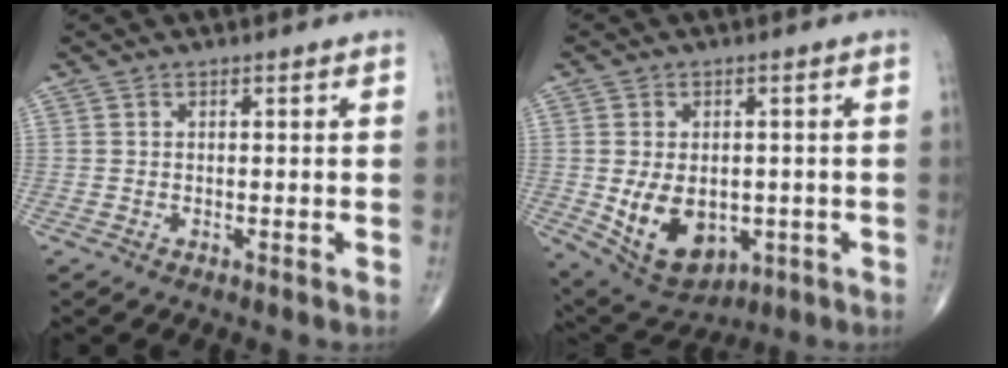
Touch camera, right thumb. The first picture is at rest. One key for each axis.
{"total": 12.1, "fx": -2.3, "fy": 8.2, "fz": 8.6, "tx": -0.115, "ty": -0.001, "tz": -0.012}